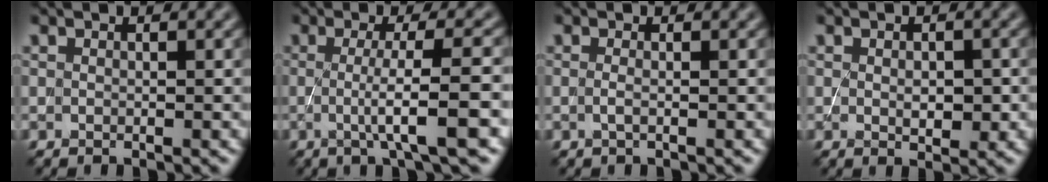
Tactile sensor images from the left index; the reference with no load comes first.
{"total": 5.5, "force": [-0.7, 0.9, 5.4], "torque": [-0.082, -0.003, -0.012]}
{"total": 0.8, "force": [-0.1, 0.3, 0.8], "torque": [-0.014, -0.005, -0.006]}
{"total": 2.0, "force": [-0.1, 1.0, 1.7], "torque": [-0.029, -0.003, 0.003]}